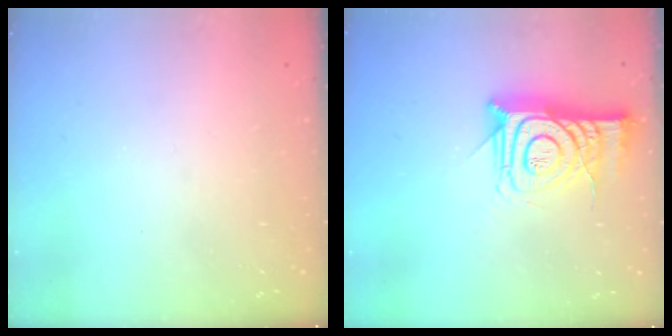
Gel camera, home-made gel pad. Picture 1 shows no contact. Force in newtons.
{"total": 13.9, "press": 13.9, "slide": 1.2}